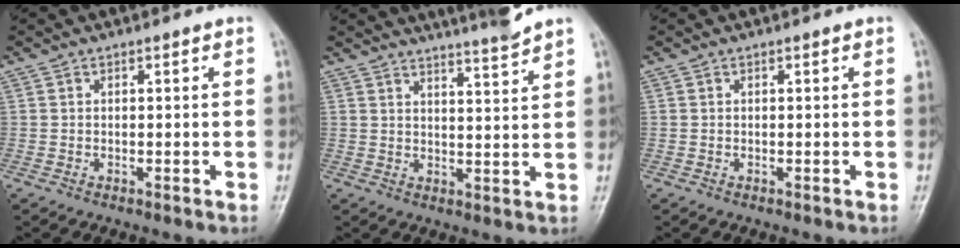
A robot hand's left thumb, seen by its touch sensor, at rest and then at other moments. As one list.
[{"total": 7.7, "force": [7.0, -0.4, 3.3], "torque": [-0.042, -0.038, 0.099]}, {"total": 0.0}]